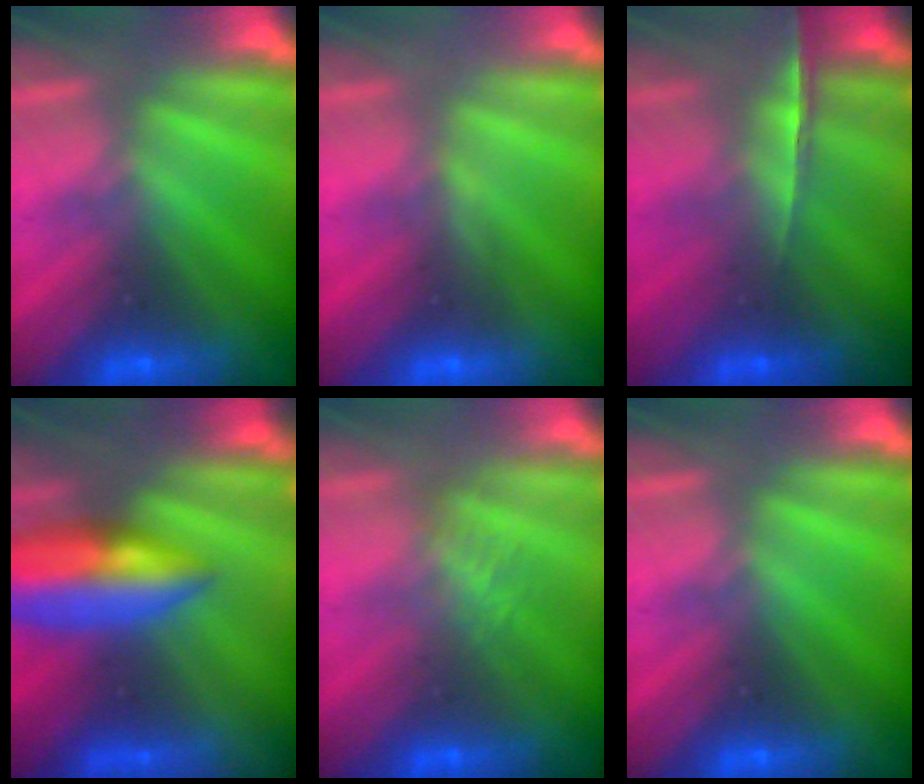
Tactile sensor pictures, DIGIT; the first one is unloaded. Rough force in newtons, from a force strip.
{"total": 2.9}
{"total": 1.8}
{"total": 5.5}
{"total": 1.2}
{"total": 0.0}